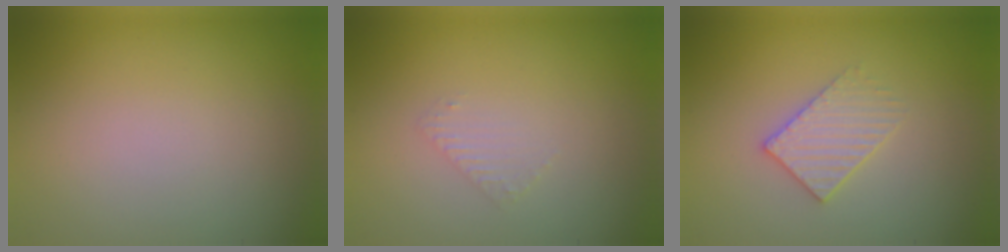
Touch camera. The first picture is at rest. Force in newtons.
{"total": 0.9, "press": 0.9, "slide": 0.2}
{"total": 2.7, "press": 2.7, "slide": 0.5}